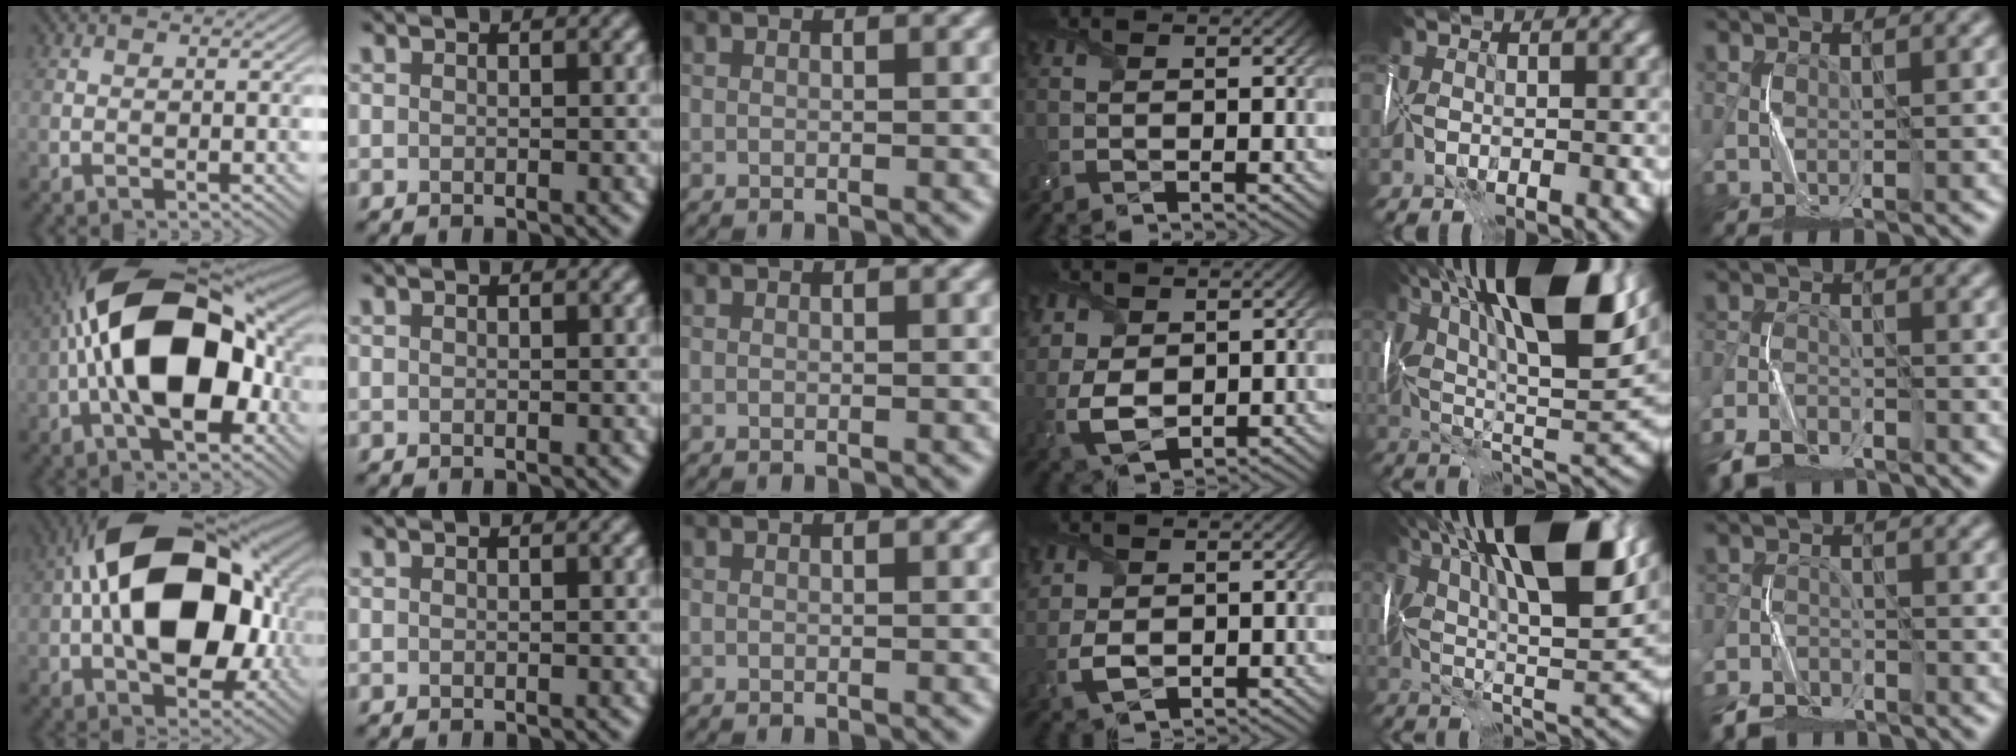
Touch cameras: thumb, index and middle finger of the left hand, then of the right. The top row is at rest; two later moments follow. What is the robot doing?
{"motion": "wrap", "object": "scarf"}